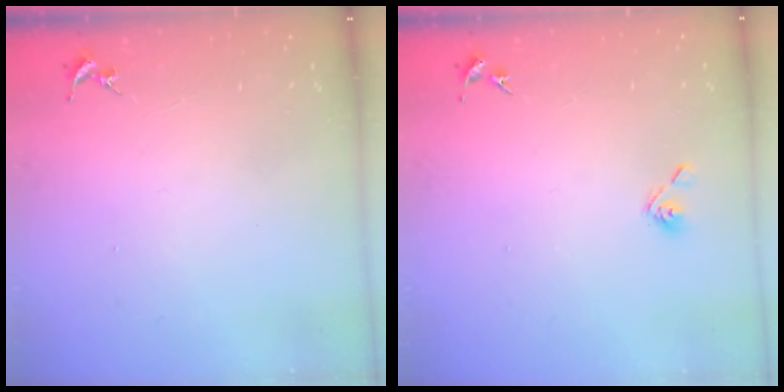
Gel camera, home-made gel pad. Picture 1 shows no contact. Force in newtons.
{"total": 5.3, "press": 4.9, "slide": 2.0}